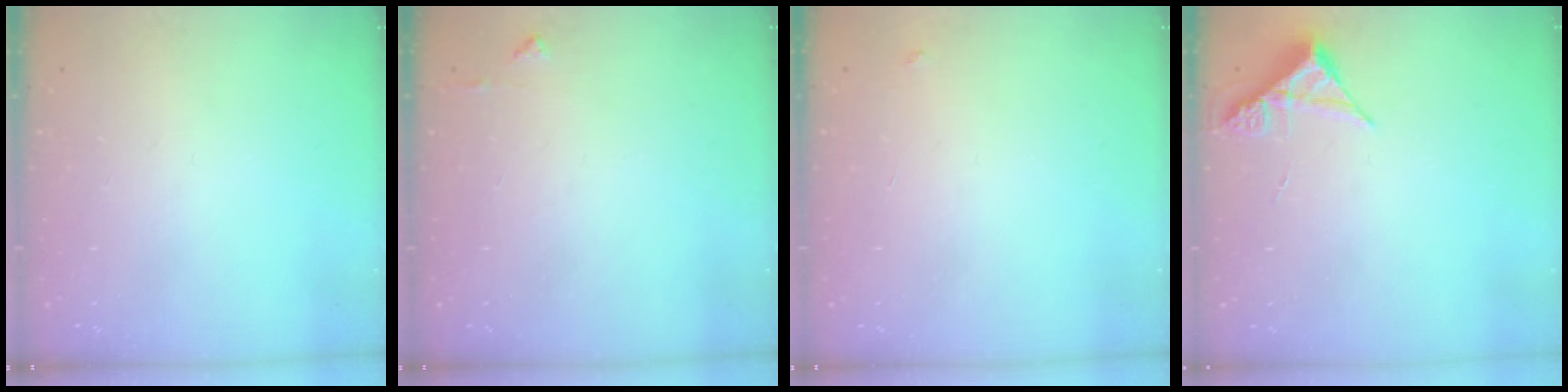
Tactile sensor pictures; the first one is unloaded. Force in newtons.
{"total": 3.5, "press": 3.4, "slide": 0.5}
{"total": 4.0, "press": 4.0, "slide": 0.2}
{"total": 4.9, "press": 4.9, "slide": 0.4}